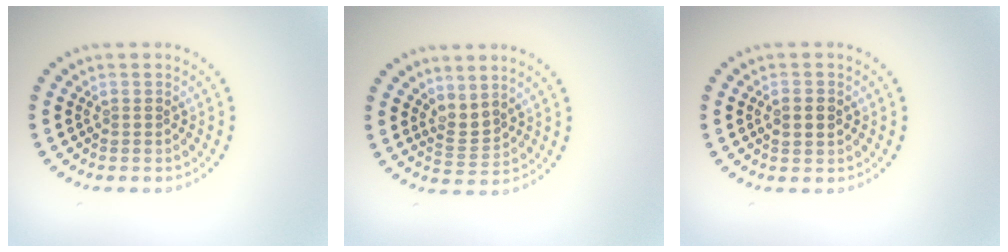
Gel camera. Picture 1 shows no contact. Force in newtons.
{"total": 2.0, "press": 1.4, "slide": 1.3}
{"total": 1.7, "press": 1.7, "slide": 0.1}